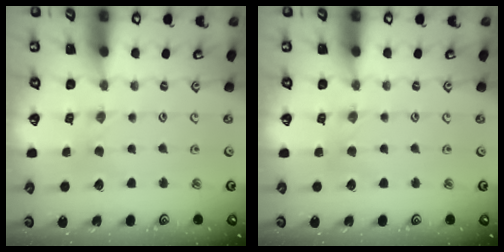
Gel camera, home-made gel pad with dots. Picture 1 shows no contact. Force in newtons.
{"total": 2.9, "press": 2.9, "slide": 0.5}